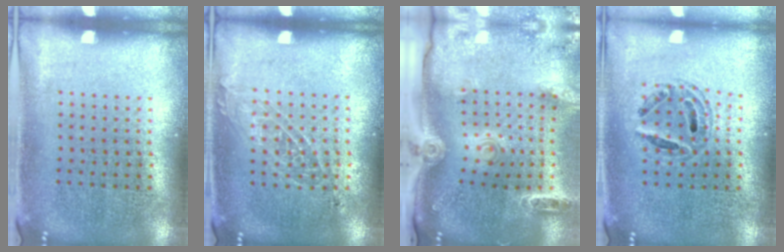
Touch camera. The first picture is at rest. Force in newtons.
{"total": 1.1, "press": 1.0, "slide": 0.3}
{"total": 2.6, "press": 1.9, "slide": 1.7}
{"total": 0.8, "press": 0.7, "slide": 0.2}